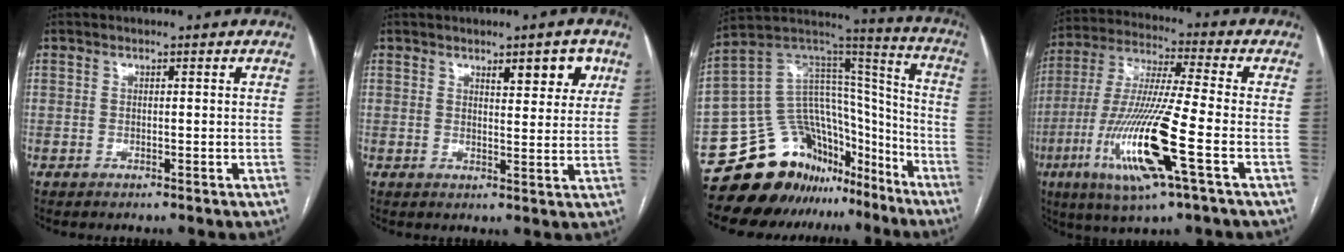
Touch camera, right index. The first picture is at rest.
{"total": 5.2, "force": [2.9, 1.6, 4.0], "torque": [-0.051, -0.001, 0.038]}
{"total": 19.6, "force": [-15.2, 10.9, 5.7], "torque": [-0.084, 0.098, -0.242]}
{"total": 17.3, "force": [-6.0, 0.4, 16.2], "torque": [-0.341, -0.022, -0.113]}